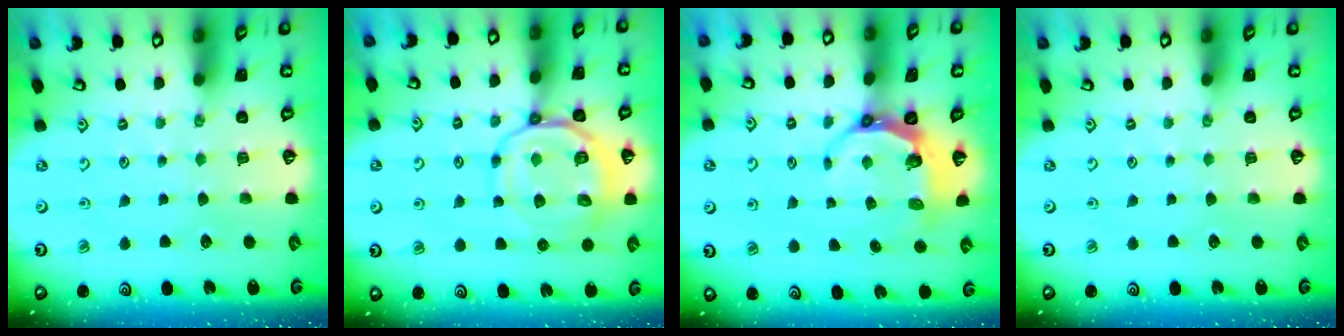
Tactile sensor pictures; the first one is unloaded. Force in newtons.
{"total": 12.6, "press": 12.5, "slide": 1.8}
{"total": 6.8, "press": 5.8, "slide": 3.7}
{"total": 0.0}